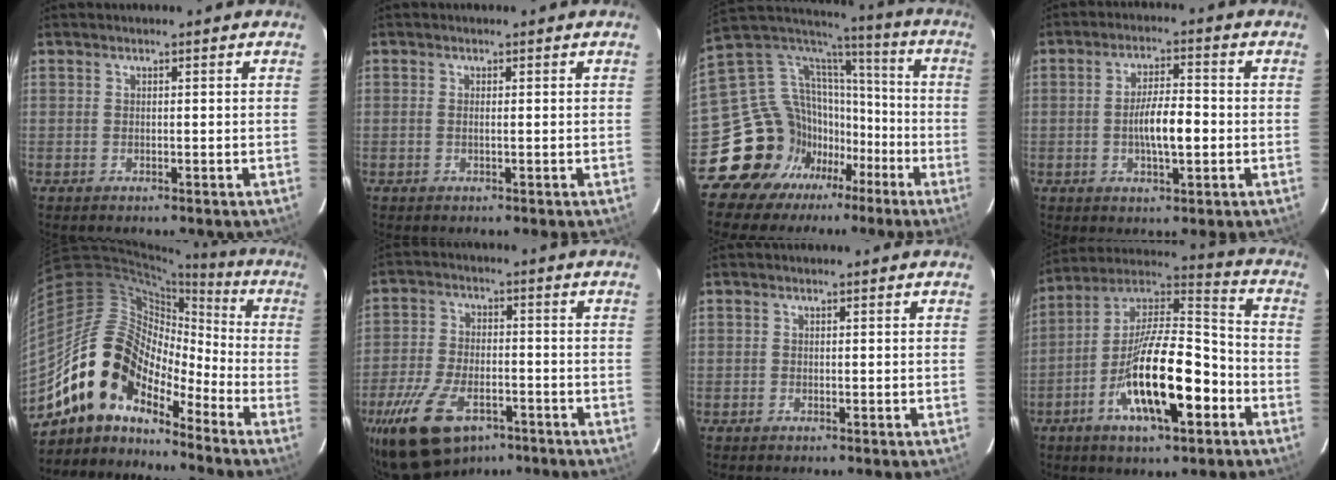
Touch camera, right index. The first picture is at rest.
{"total": 0.6, "force": [-0.1, 0.0, 0.6], "torque": [-0.012, 0.000, -0.003]}
{"total": 18.2, "force": [-11.0, 14.0, 4.0], "torque": [-0.101, 0.068, -0.180]}
{"total": 7.1, "force": [-1.2, 2.0, 6.7], "torque": [-0.123, 0.002, -0.017]}
{"total": 14.8, "force": [-11.2, 7.1, 6.6], "torque": [-0.116, 0.020, -0.219]}
{"total": 16.6, "force": [-10.0, 8.6, 10.1], "torque": [-0.230, -0.025, -0.176]}
{"total": 0.0}
{"total": 19.6, "force": [-7.6, 6.4, 17.0], "torque": [-0.305, -0.004, -0.135]}